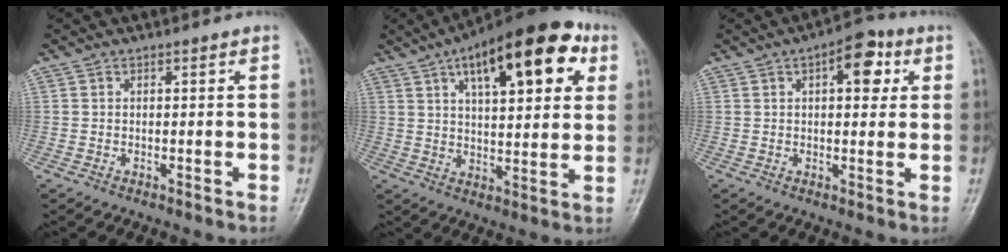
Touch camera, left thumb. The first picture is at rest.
{"total": 21.3, "force": [9.1, 8.8, 17.2], "torque": [-0.227, -0.001, 0.134]}
{"total": 8.0, "force": [2.8, 4.0, 6.3], "torque": [-0.057, 0.004, 0.030]}